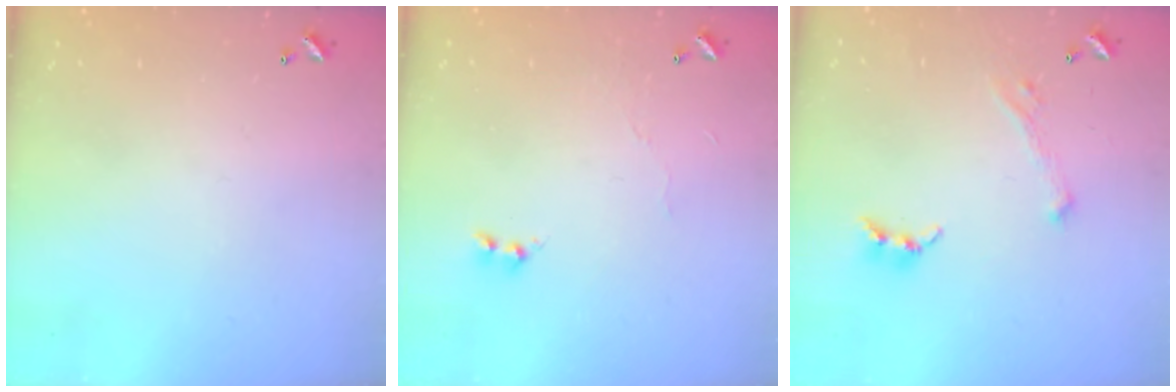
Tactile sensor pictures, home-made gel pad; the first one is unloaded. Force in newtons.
{"total": 5.9, "press": 5.8, "slide": 0.6}
{"total": 1.8, "press": 1.7, "slide": 0.6}